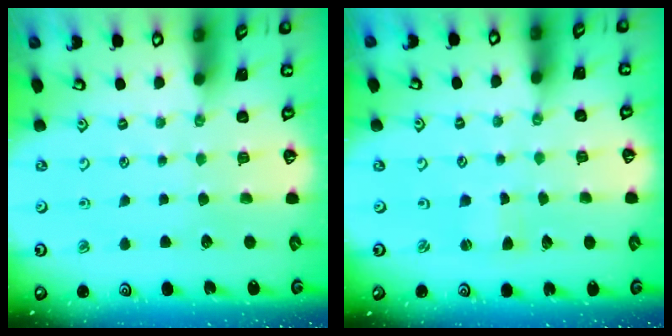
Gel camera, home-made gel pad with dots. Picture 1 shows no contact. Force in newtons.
{"total": 1.2, "press": 1.2, "slide": 0.3}